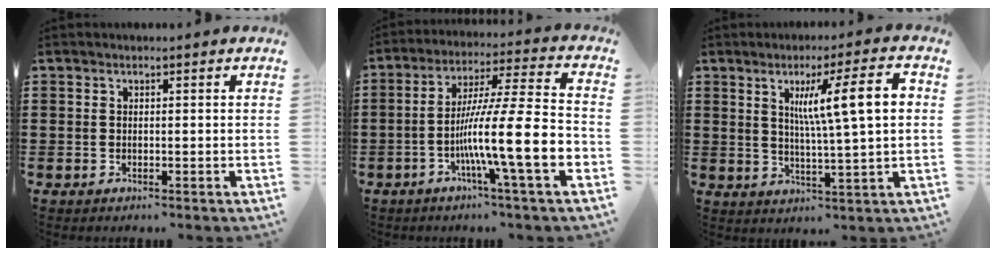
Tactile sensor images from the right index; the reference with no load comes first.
{"total": 14.7, "force": [-4.1, 1.4, 14.0], "torque": [-0.248, -0.011, -0.075]}
{"total": 10.3, "force": [2.6, 1.0, 9.9], "torque": [-0.174, 0.000, 0.033]}